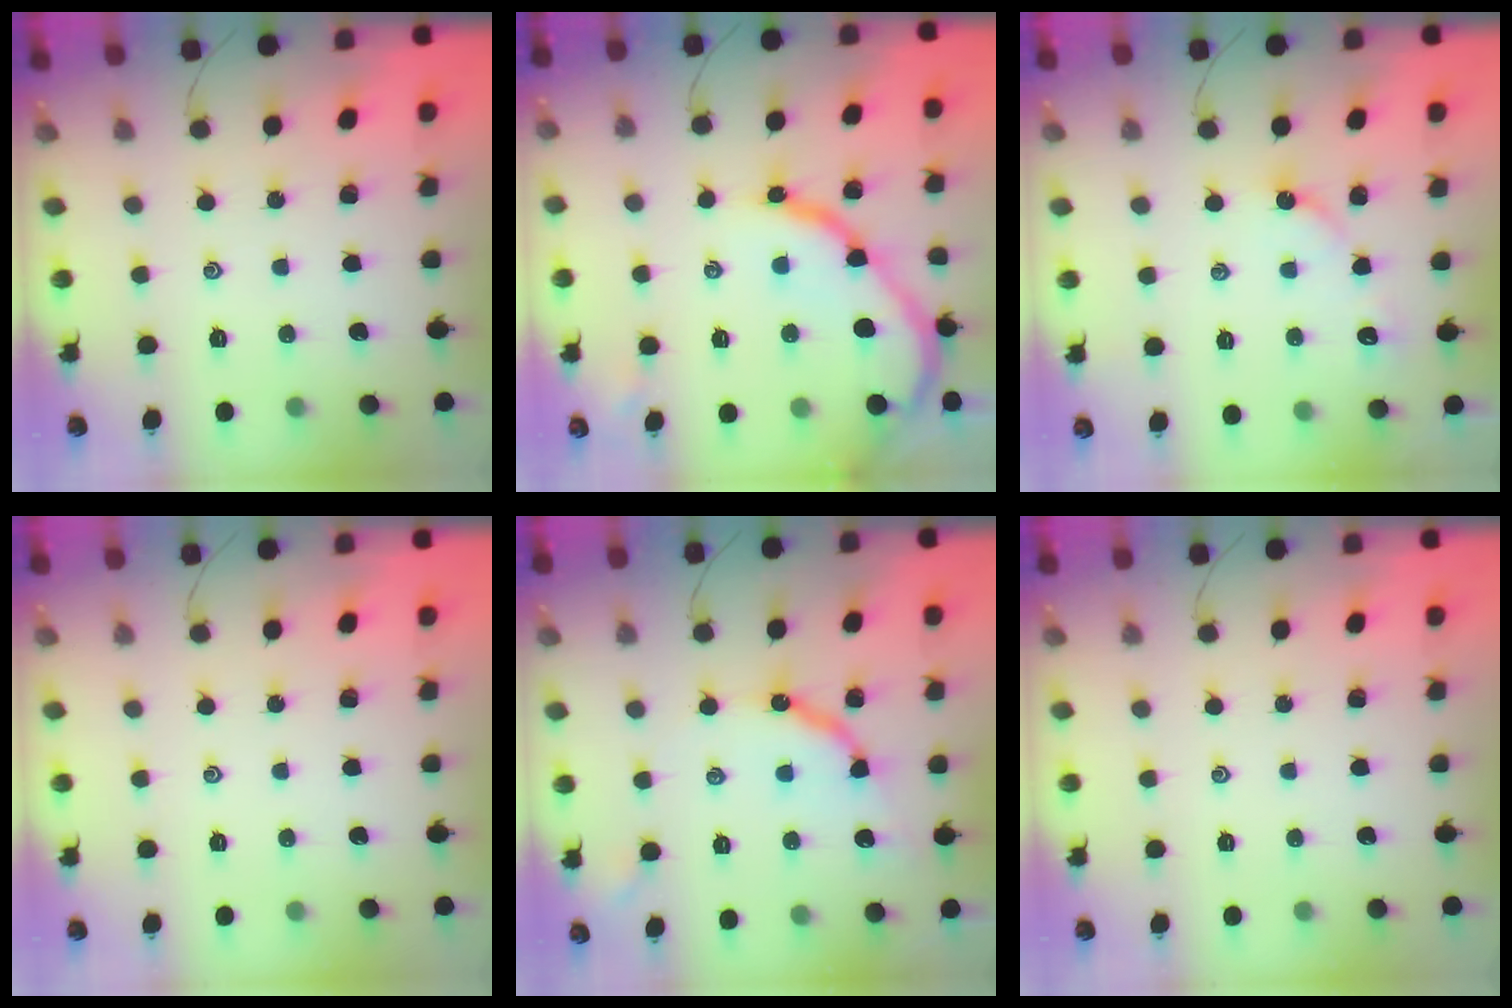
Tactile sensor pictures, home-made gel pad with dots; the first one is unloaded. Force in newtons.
{"total": 12.5, "press": 12.4, "slide": 0.8}
{"total": 4.3, "press": 4.3, "slide": 0.6}
{"total": 0.0}
{"total": 8.9, "press": 8.9, "slide": 0.7}
{"total": 0.0}